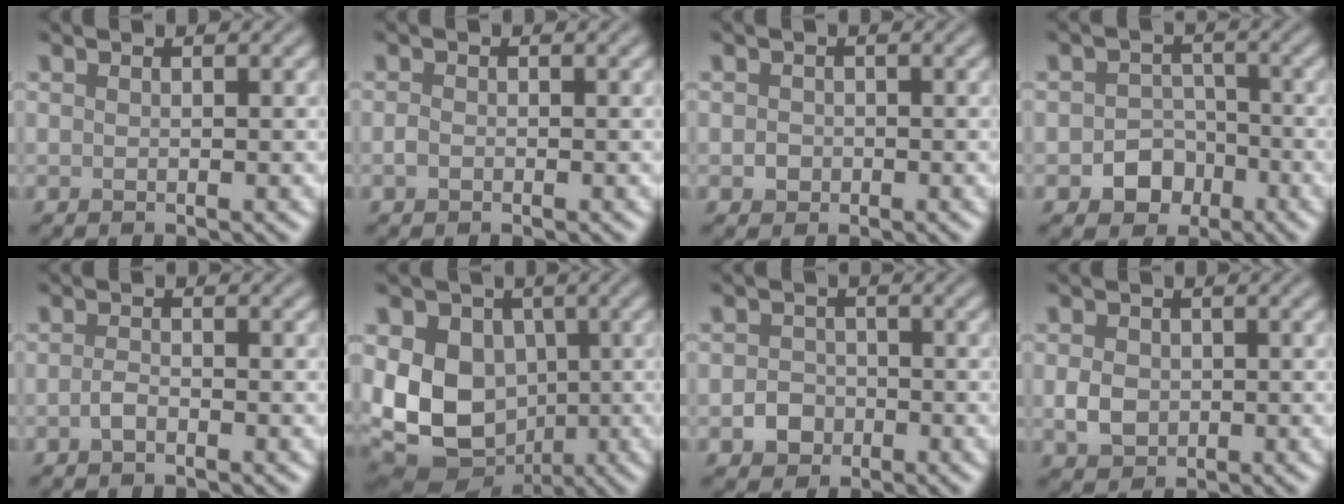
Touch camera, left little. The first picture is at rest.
{"total": 0.8, "force": [-0.4, 0.6, 0.4], "torque": [-0.009, -0.002, -0.009]}
{"total": 1.0, "force": [-0.3, 0.9, 0.3], "torque": [-0.001, -0.004, -0.008]}
{"total": 3.3, "force": [-1.5, 2.7, 1.3], "torque": [-0.007, 0.002, -0.024]}
{"total": 1.0, "force": [-0.6, 0.4, 0.7], "torque": [-0.018, 0.001, -0.014]}
{"total": 12.0, "force": [-0.3, 9.2, 7.7], "torque": [-0.124, -0.004, -0.016]}
{"total": 2.2, "force": [-0.9, 1.8, 0.8], "torque": [-0.005, 0.001, -0.022]}
{"total": 2.5, "force": [-0.2, 2.1, 1.3], "torque": [-0.027, -0.003, -0.007]}